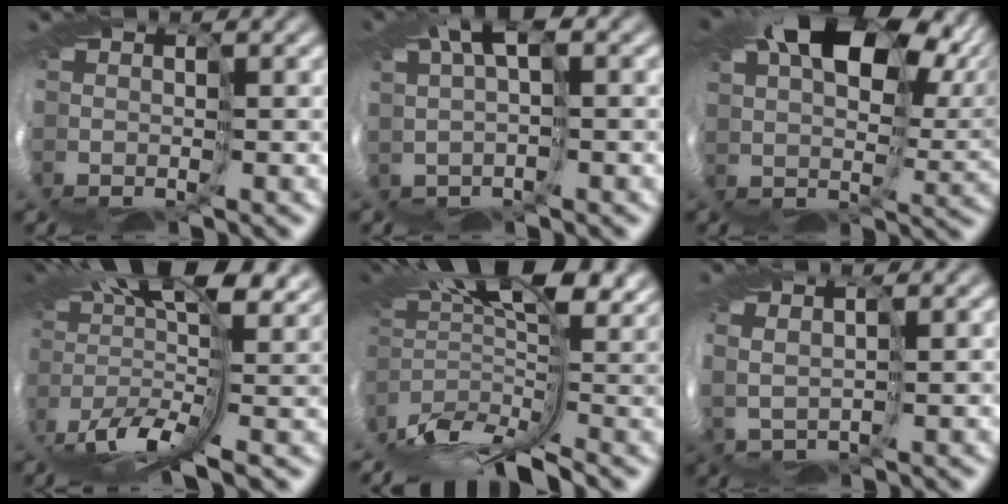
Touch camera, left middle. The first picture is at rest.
{"total": 2.0, "force": [1.1, -0.2, 1.6], "torque": [-0.040, 0.018, 0.010]}
{"total": 13.7, "force": [6.7, 7.2, 9.5], "torque": [-0.150, 0.034, 0.109]}
{"total": 10.8, "force": [1.8, 4.2, 9.7], "torque": [-0.193, -0.009, 0.037]}
{"total": 10.6, "force": [-2.8, 3.3, 9.6], "torque": [-0.174, -0.002, -0.048]}
{"total": 1.2, "force": [1.2, 0.0, 0.3], "torque": [-0.025, 0.017, 0.025]}